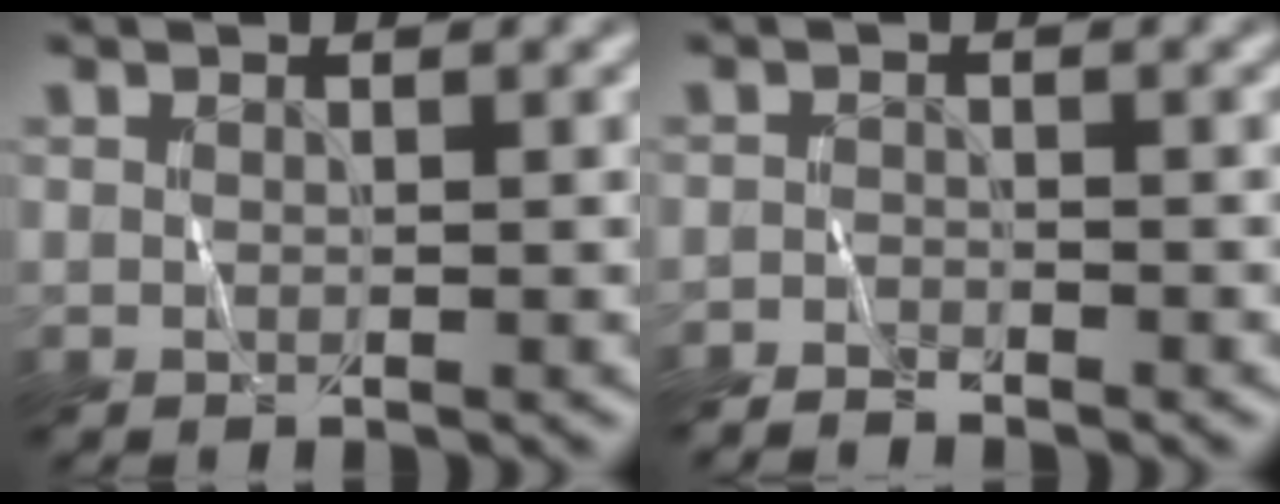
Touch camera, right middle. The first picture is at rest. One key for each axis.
{"total": 1.7, "fx": -1.7, "fy": 0.1, "fz": 0.1, "tx": -0.004, "ty": 0.000, "tz": -0.035}